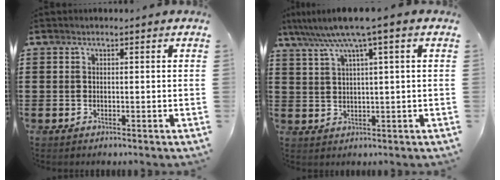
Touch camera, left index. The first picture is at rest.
{"total": 5.7, "force": [3.1, -0.5, 4.8], "torque": [-0.108, -0.011, 0.047]}